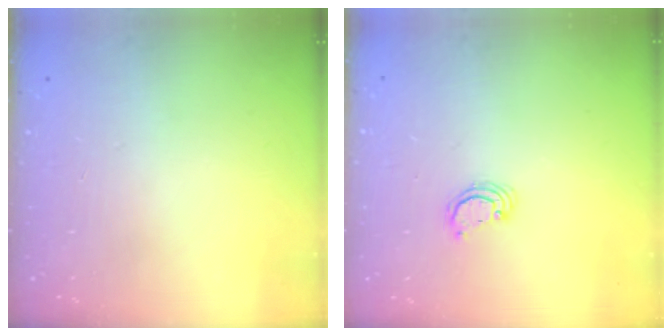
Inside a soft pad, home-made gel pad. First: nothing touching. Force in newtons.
{"total": 2.6, "press": 2.6, "slide": 0.2}